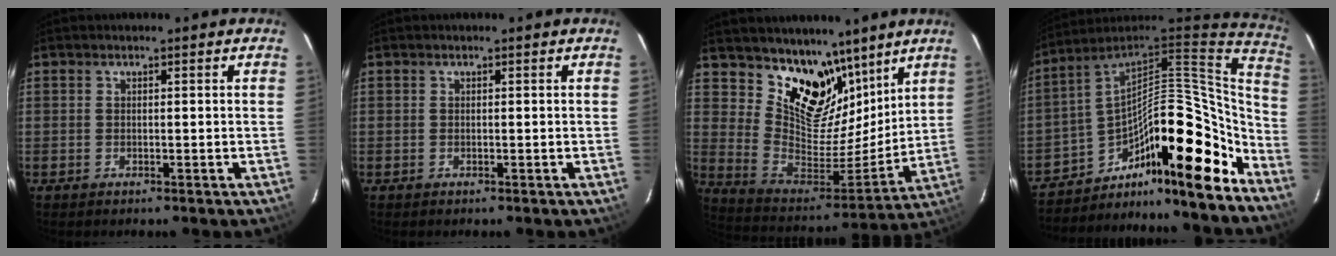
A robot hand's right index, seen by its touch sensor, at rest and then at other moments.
{"total": 0.0}
{"total": 17.1, "force": [11.9, 9.8, 7.4], "torque": [-0.153, -0.026, 0.220]}
{"total": 26.3, "force": [-15.1, 9.9, 19.1], "torque": [-0.295, 0.001, -0.251]}